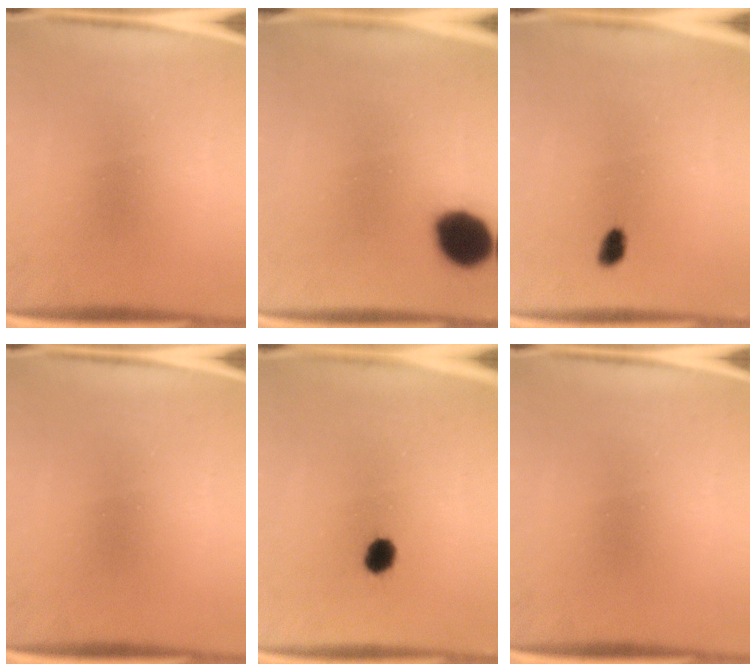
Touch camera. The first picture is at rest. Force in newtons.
{"total": 12.4}
{"total": 2.2}
{"total": 0.0}
{"total": 3.4}
{"total": 0.0}